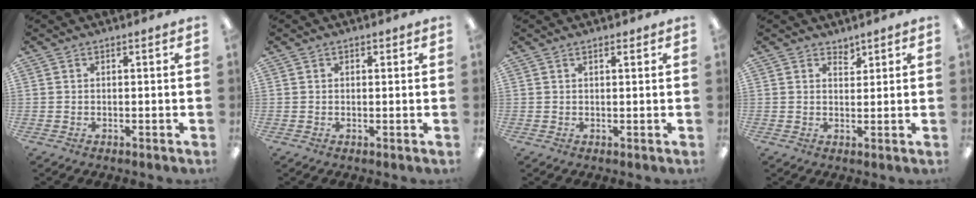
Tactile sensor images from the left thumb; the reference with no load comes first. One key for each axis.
{"total": 0.7, "fx": 0.2, "fy": 0.6, "fz": 0.2, "tx": 0.004, "ty": 0.001, "tz": 0.001}
{"total": 1.0, "fx": 0.7, "fy": 0.4, "fz": 0.6, "tx": -0.005, "ty": -0.002, "tz": 0.010}
{"total": 2.2, "fx": 1.9, "fy": 1.0, "fz": 0.3, "tx": 0.010, "ty": -0.010, "tz": 0.032}